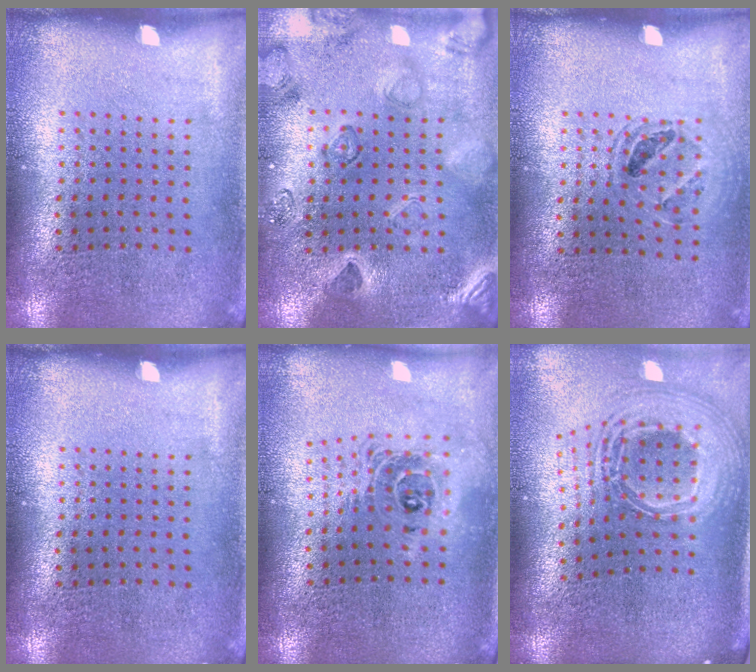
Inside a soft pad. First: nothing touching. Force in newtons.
{"total": 2.3, "press": 2.1, "slide": 0.8}
{"total": 1.0, "press": 1.0, "slide": 0.2}
{"total": 0.0}
{"total": 1.9, "press": 1.5, "slide": 1.3}
{"total": 2.8, "press": 1.9, "slide": 2.1}